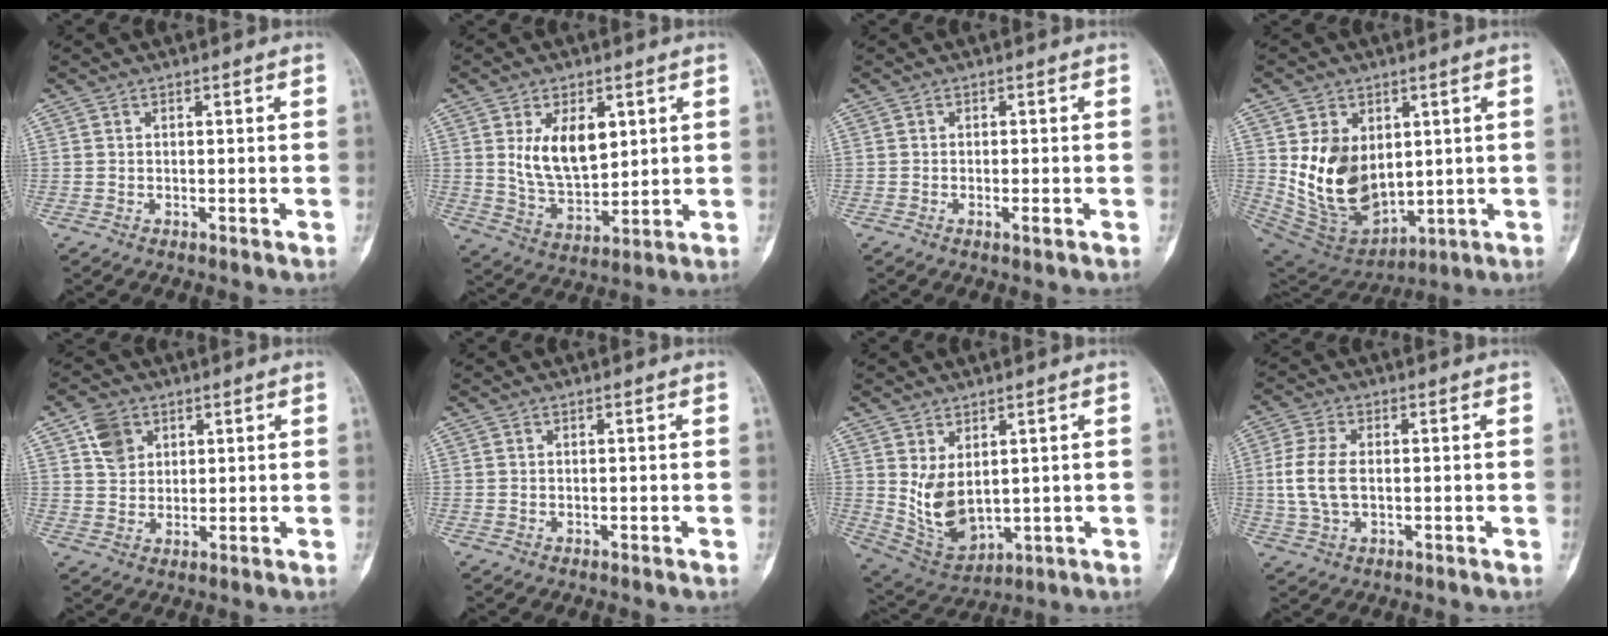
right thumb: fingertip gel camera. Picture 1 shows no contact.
{"total": 9.9, "force": [3.3, 5.6, 7.5], "torque": [-0.111, -0.025, 0.074]}
{"total": 1.5, "force": [-0.5, 0.4, 1.3], "torque": [-0.025, -0.001, -0.009]}
{"total": 15.7, "force": [2.3, 11.0, 11.0], "torque": [-0.156, -0.026, 0.072]}
{"total": 5.6, "force": [2.6, 4.4, 2.4], "torque": [-0.023, -0.009, 0.049]}
{"total": 0.0}
{"total": 9.0, "force": [1.5, 5.4, 7.0], "torque": [-0.109, -0.020, 0.057]}
{"total": 7.5, "force": [0.0, 4.2, 6.2], "torque": [-0.140, 0.005, -0.002]}